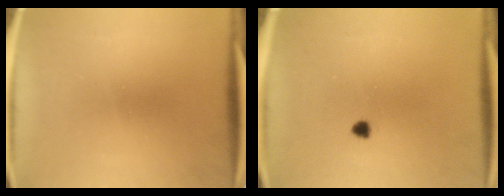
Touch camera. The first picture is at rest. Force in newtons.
{"total": 1.2}